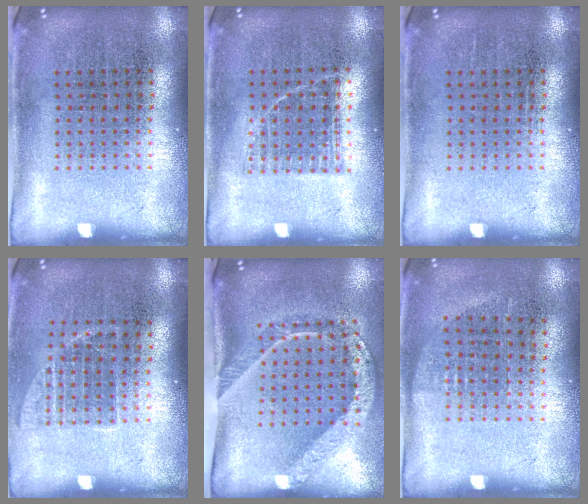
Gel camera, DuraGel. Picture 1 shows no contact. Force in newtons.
{"total": 0.8, "press": 0.7, "slide": 0.3}
{"total": 0.0}
{"total": 1.2, "press": 1.0, "slide": 0.7}
{"total": 2.3, "press": 1.5, "slide": 1.7}
{"total": 0.6, "press": 0.6, "slide": 0.3}